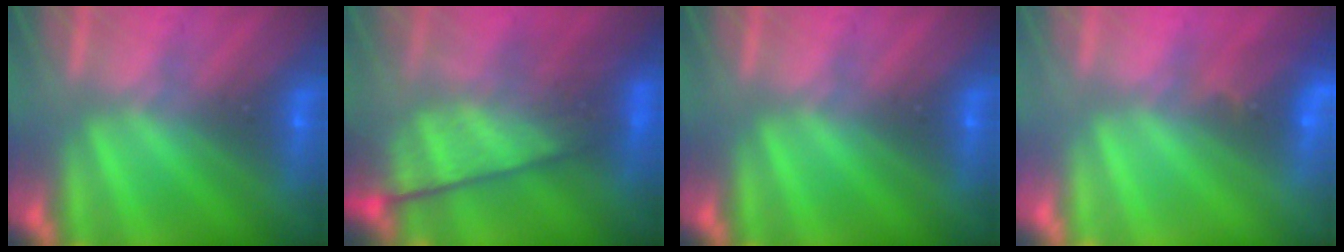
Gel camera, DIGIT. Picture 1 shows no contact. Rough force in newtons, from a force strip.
{"total": 8.2}
{"total": 0.0}
{"total": 2.6}